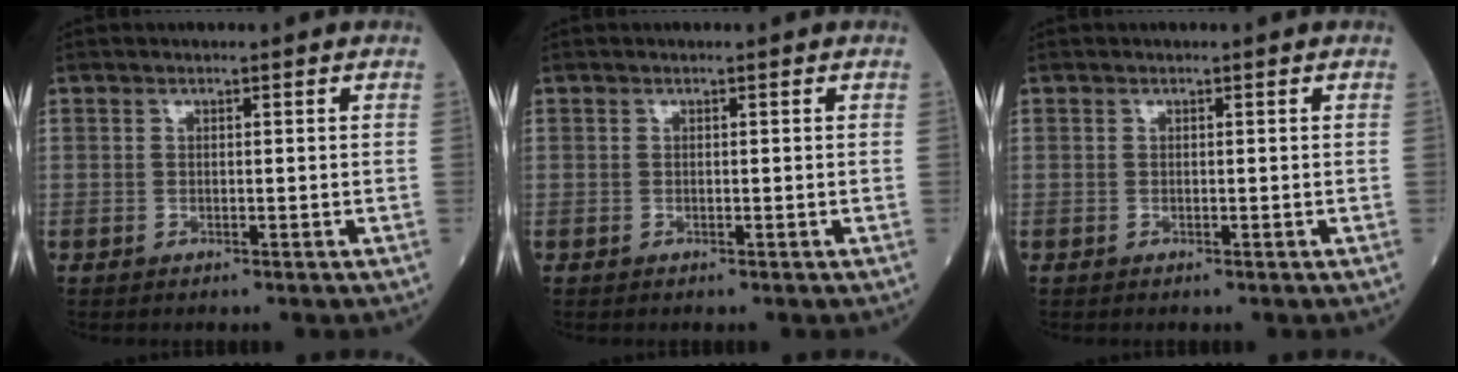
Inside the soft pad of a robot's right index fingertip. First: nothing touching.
{"total": 0.0}
{"total": 0.0}